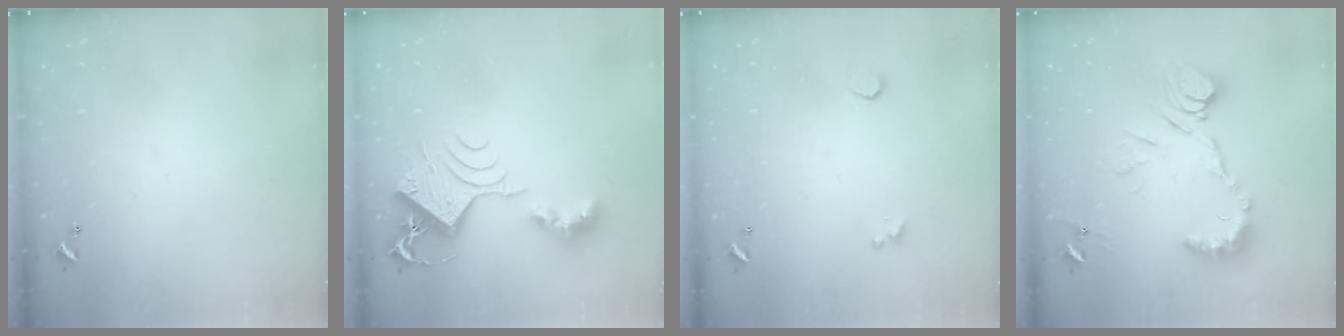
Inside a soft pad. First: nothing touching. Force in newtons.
{"total": 10.1, "press": 10.0, "slide": 1.5}
{"total": 1.0, "press": 0.7, "slide": 0.7}
{"total": 13.4, "press": 13.3, "slide": 1.4}